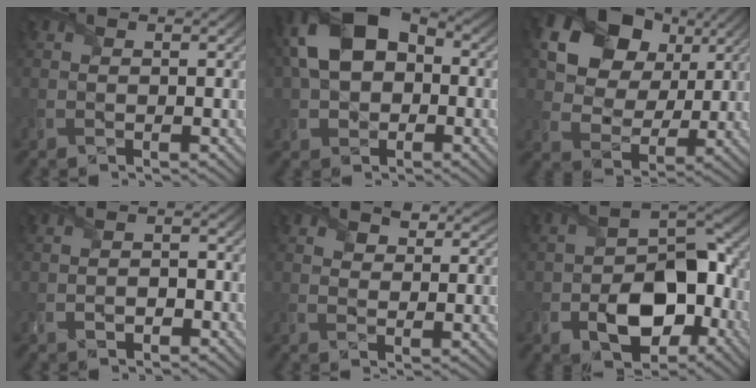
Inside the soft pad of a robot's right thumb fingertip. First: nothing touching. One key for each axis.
{"total": 14.0, "fx": 1.6, "fy": 9.8, "fz": 9.8, "tx": -0.198, "ty": 0.009, "tz": 0.018}
{"total": 15.6, "fx": 7.2, "fy": 11.0, "fz": 8.4, "tx": -0.175, "ty": 0.034, "tz": 0.121}
{"total": 1.4, "fx": -1.2, "fy": 0.5, "fz": 0.4, "tx": -0.004, "ty": 0.004, "tz": -0.023}
{"total": 3.4, "fx": 2.4, "fy": 2.0, "fz": 1.5, "tx": -0.034, "ty": -0.007, "tz": 0.041}
{"total": 10.2, "fx": -4.0, "fy": 6.2, "fz": 7.0, "tx": -0.115, "ty": -0.005, "tz": -0.070}